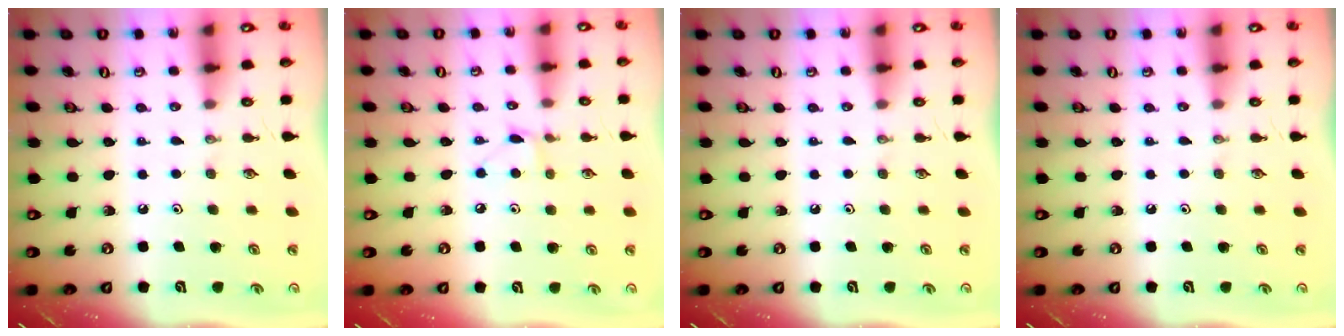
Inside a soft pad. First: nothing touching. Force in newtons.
{"total": 5.5, "press": 5.5, "slide": 0.5}
{"total": 0.0}
{"total": 0.0}